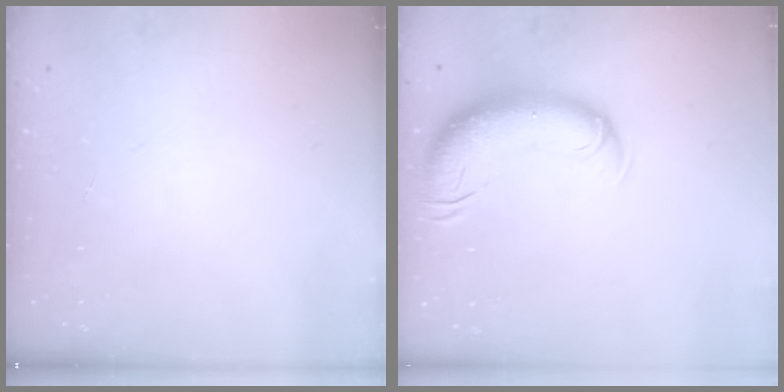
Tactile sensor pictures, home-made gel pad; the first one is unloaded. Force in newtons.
{"total": 11.3, "press": 10.9, "slide": 3.0}